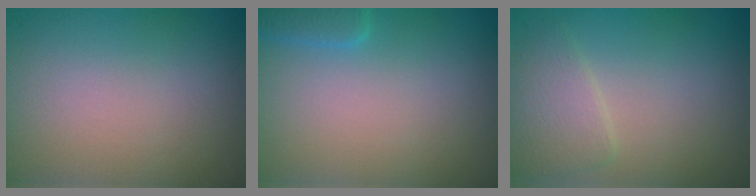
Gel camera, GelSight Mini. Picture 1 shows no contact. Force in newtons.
{"total": 1.6, "press": 1.6, "slide": 0.1}
{"total": 2.4, "press": 2.4, "slide": 0.0}